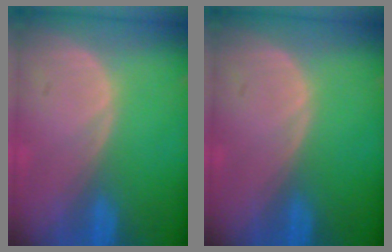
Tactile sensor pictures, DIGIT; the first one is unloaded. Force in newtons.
{"total": 0.0}